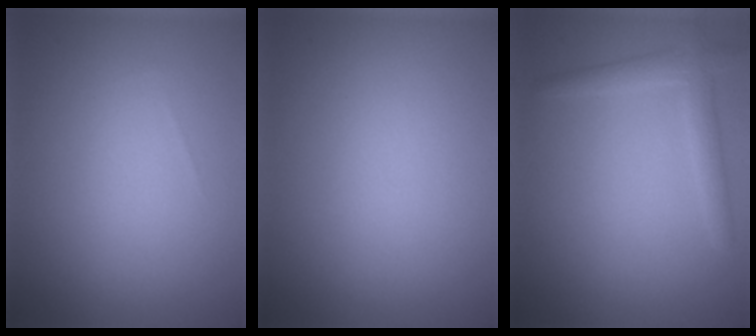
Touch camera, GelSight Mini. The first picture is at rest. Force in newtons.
{"total": 0.0}
{"total": 2.4, "press": 2.4, "slide": 0.2}